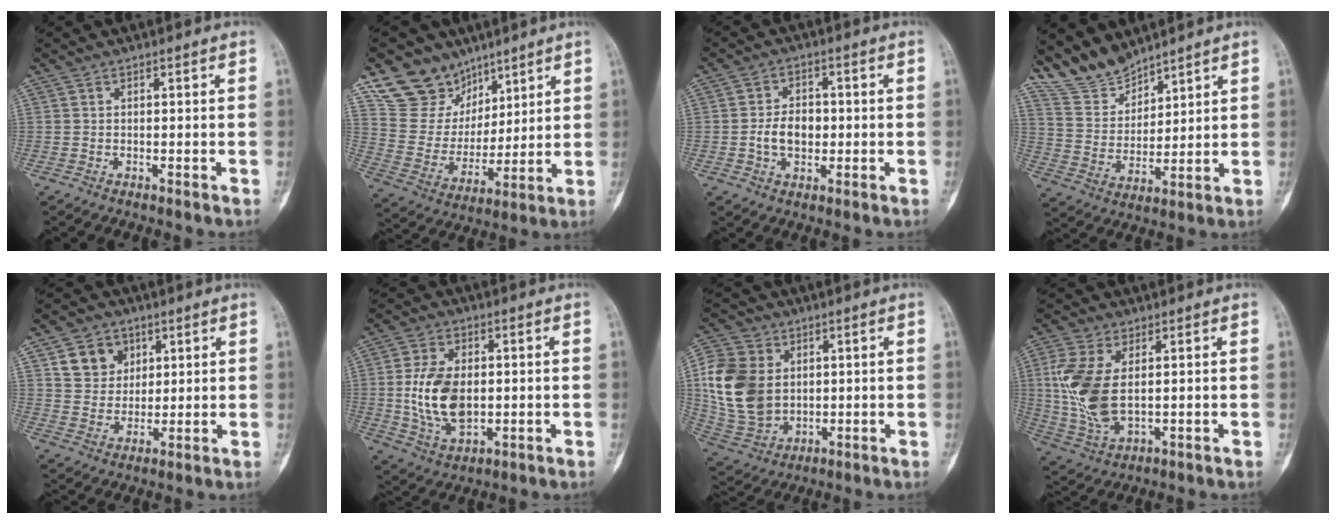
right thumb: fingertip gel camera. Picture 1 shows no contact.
{"total": 14.1, "force": [9.9, 9.8, 2.2], "torque": [0.000, -0.059, 0.199]}
{"total": 6.2, "force": [-0.7, 4.4, 4.4], "torque": [-0.063, 0.010, -0.013]}
{"total": 8.6, "force": [8.0, 2.9, 1.0], "torque": [-0.007, -0.051, 0.174]}
{"total": 8.2, "force": [3.5, 6.8, 2.8], "torque": [-0.013, -0.014, 0.064]}
{"total": 12.6, "force": [0.0, 7.9, 9.9], "torque": [-0.177, -0.004, 0.011]}
{"total": 16.2, "force": [1.9, 12.5, 10.2], "torque": [-0.192, -0.005, 0.045]}
{"total": 12.6, "force": [1.4, 6.9, 10.4], "torque": [-0.228, -0.009, 0.036]}